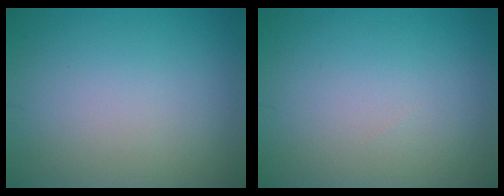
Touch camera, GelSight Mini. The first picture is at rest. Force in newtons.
{"total": 0.0}